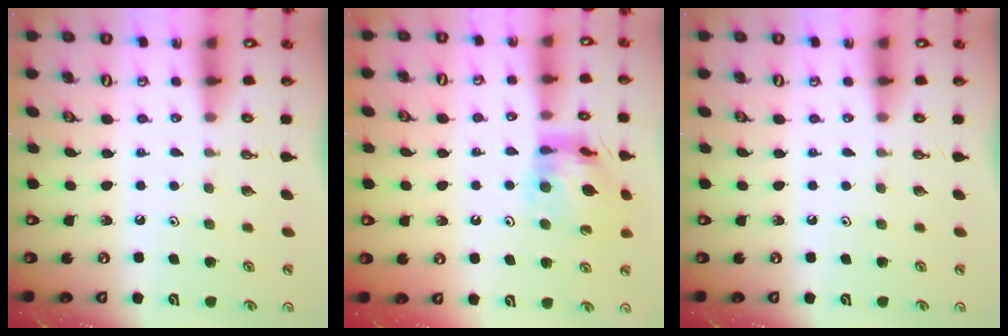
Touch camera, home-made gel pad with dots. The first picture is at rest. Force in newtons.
{"total": 12.5, "press": 12.4, "slide": 1.4}
{"total": 0.0}